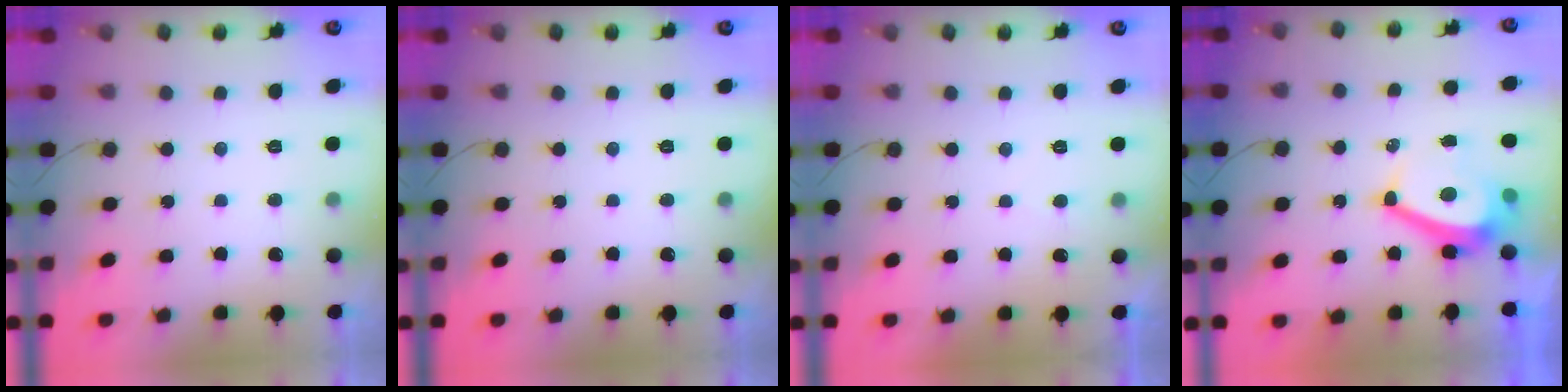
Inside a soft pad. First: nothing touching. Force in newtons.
{"total": 0.0}
{"total": 0.0}
{"total": 7.7, "press": 7.7, "slide": 0.5}